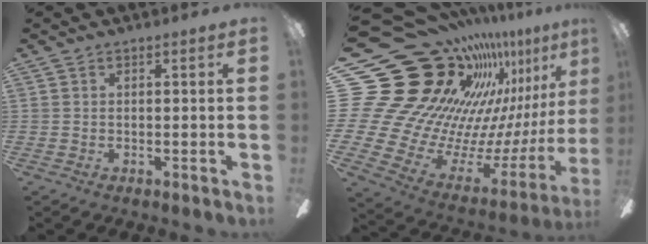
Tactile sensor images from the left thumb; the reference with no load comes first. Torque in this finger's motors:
{"motor_torque": [0.83, 0.99, 0.03, -0.47, -0.25]}